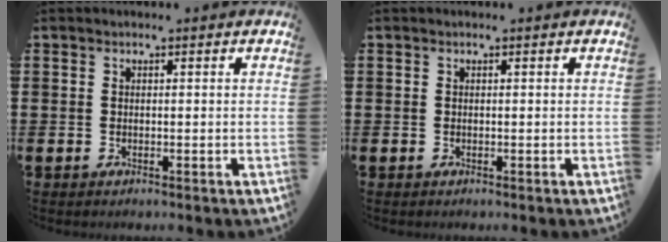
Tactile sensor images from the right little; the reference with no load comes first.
{"total": 0.0}